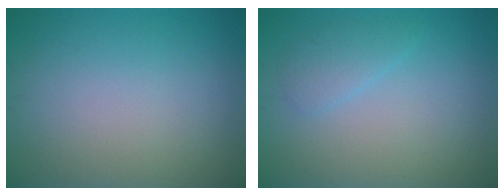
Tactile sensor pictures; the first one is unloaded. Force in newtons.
{"total": 1.6, "press": 1.6, "slide": 0.2}